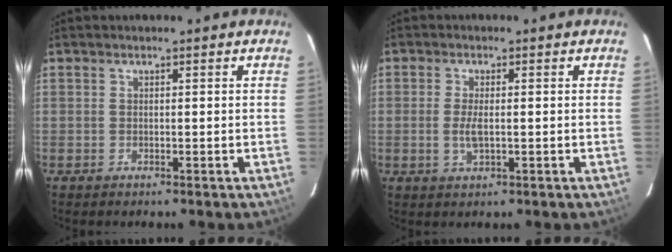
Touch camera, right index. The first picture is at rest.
{"total": 3.4, "force": [-0.5, 1.1, 3.1], "torque": [-0.062, -0.004, -0.008]}